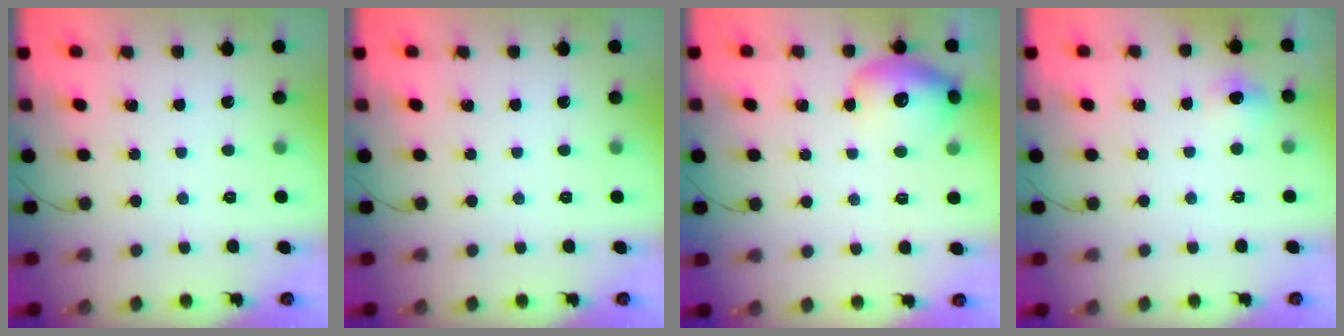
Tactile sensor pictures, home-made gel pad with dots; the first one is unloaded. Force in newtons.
{"total": 0.0}
{"total": 13.3, "press": 13.2, "slide": 1.8}
{"total": 8.3, "press": 4.8, "slide": 6.8}